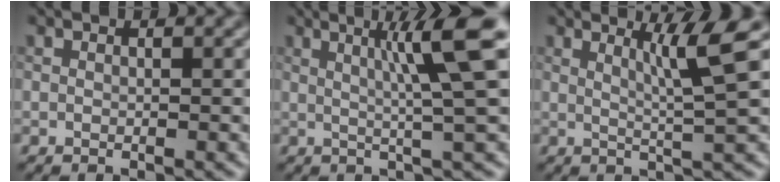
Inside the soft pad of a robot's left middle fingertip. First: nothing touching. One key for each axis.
{"total": 7.3, "fx": 2.1, "fy": 0.8, "fz": 6.9, "tx": -0.098, "ty": 0.017, "tz": 0.033}
{"total": 4.4, "fx": 1.9, "fy": 0.1, "fz": 3.9, "tx": -0.066, "ty": 0.001, "tz": 0.033}